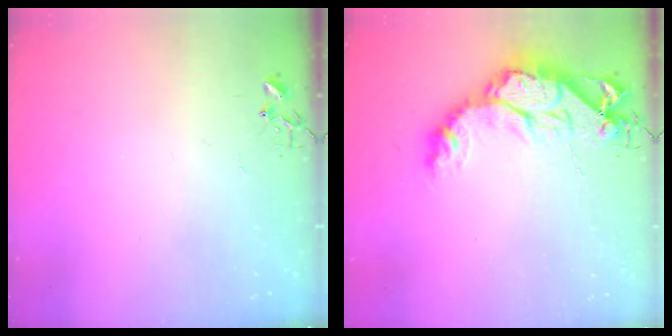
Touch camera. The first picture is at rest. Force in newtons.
{"total": 15.9, "press": 15.9, "slide": 1.7}